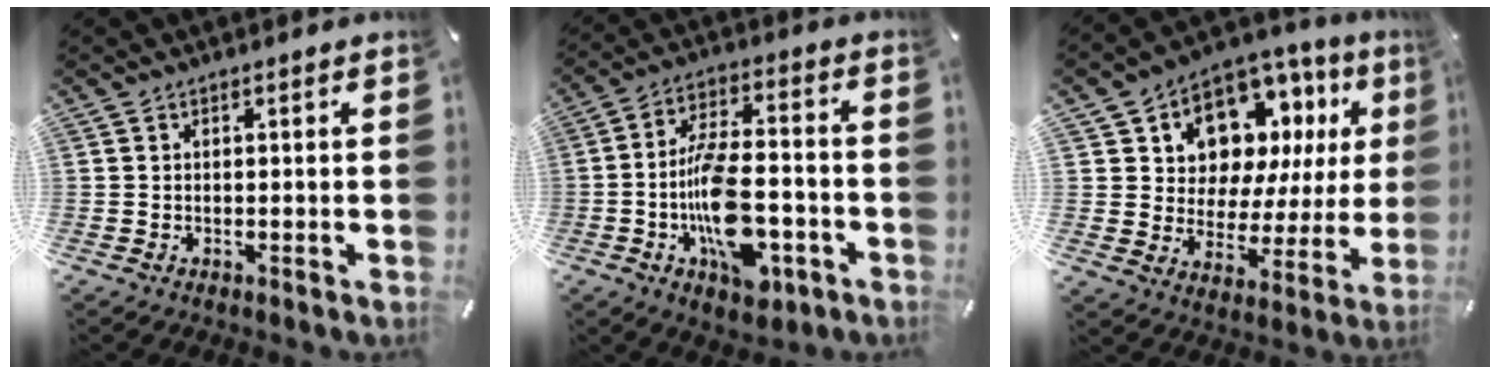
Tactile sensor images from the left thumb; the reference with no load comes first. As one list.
[{"total": 15.8, "force": [-5.2, 8.0, 12.6], "torque": [-0.226, 0.012, -0.087]}, {"total": 11.1, "force": [6.9, 7.9, 3.7], "torque": [-0.065, -0.068, 0.128]}]